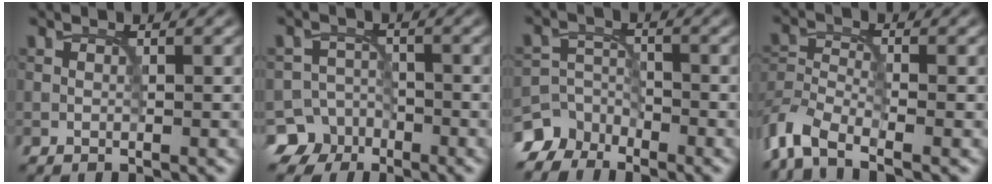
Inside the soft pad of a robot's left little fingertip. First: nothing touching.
{"total": 6.3, "force": [-4.2, 4.7, 0.5], "torque": [0.012, -0.011, -0.078]}
{"total": 5.2, "force": [-4.4, 2.8, 0.7], "torque": [0.002, -0.002, -0.081]}
{"total": 5.1, "force": [-3.8, 2.0, 2.8], "torque": [-0.062, -0.006, -0.087]}